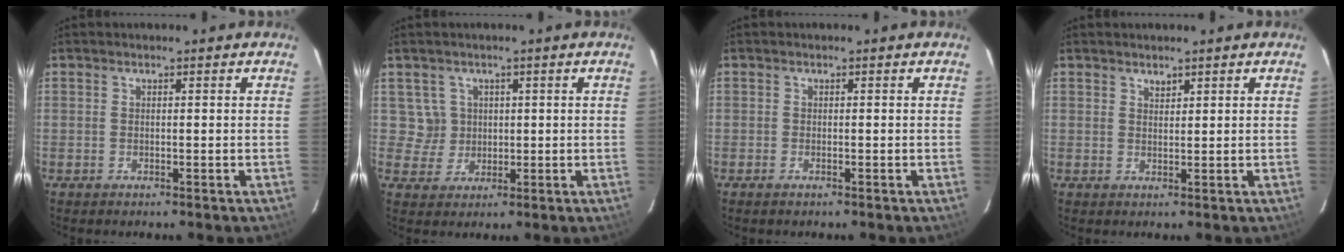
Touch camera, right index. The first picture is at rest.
{"total": 3.9, "force": [0.8, 3.8, 0.1], "torque": [0.003, 0.014, 0.015]}
{"total": 0.7, "force": [-0.5, 0.2, 0.4], "torque": [-0.009, -0.001, -0.011]}
{"total": 1.2, "force": [1.0, 0.6, 0.3], "torque": [-0.003, 0.001, 0.018]}